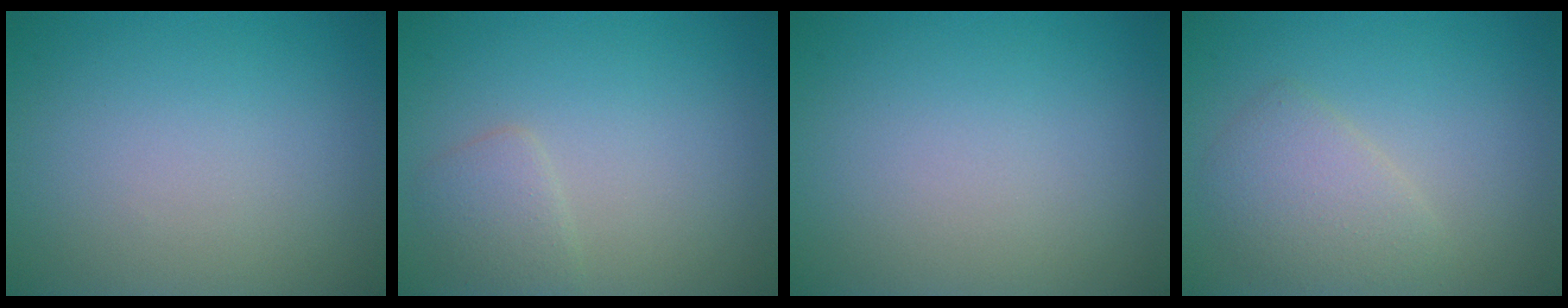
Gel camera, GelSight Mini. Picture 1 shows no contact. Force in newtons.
{"total": 1.7, "press": 1.7, "slide": 0.1}
{"total": 0.0}
{"total": 2.9, "press": 2.9, "slide": 0.1}